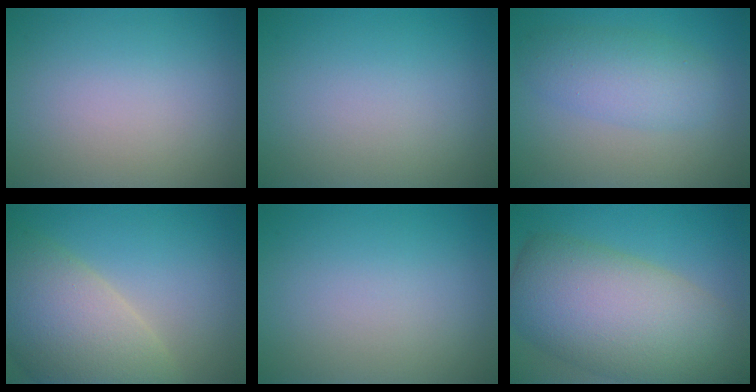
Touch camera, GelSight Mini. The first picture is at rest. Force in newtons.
{"total": 0.0}
{"total": 4.1, "press": 4.1, "slide": 0.2}
{"total": 9.5, "press": 9.4, "slide": 1.2}
{"total": 0.0}
{"total": 12.4, "press": 12.3, "slide": 0.8}